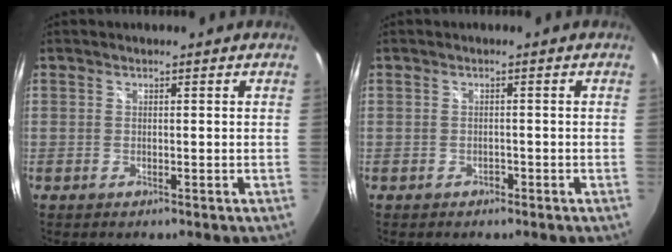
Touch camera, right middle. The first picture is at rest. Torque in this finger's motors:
{"motor_torque": [-0.84, 0.23, 0.00, -0.01]}